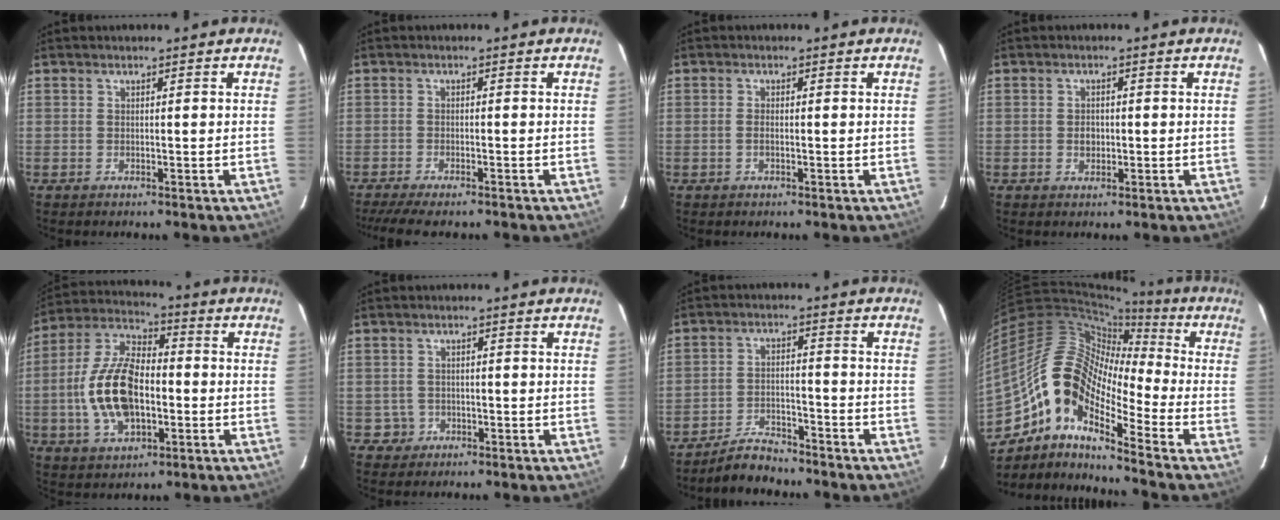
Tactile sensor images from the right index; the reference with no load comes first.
{"total": 7.9, "force": [-6.6, 1.5, 4.1], "torque": [-0.100, -0.026, -0.110]}
{"total": 1.1, "force": [-0.3, 0.4, 0.9], "torque": [-0.022, 0.001, -0.007]}
{"total": 2.0, "force": [-0.3, 1.7, 1.1], "torque": [-0.019, 0.003, -0.005]}
{"total": 16.1, "force": [-2.6, 8.7, 13.3], "torque": [-0.279, 0.010, -0.045]}
{"total": 2.7, "force": [-0.8, 2.6, -0.1], "torque": [0.000, 0.014, -0.008]}
{"total": 6.4, "force": [-5.9, 1.9, 1.6], "torque": [-0.053, 0.013, -0.097]}
{"total": 14.7, "force": [-7.3, 5.9, 11.3], "torque": [-0.189, 0.009, -0.158]}